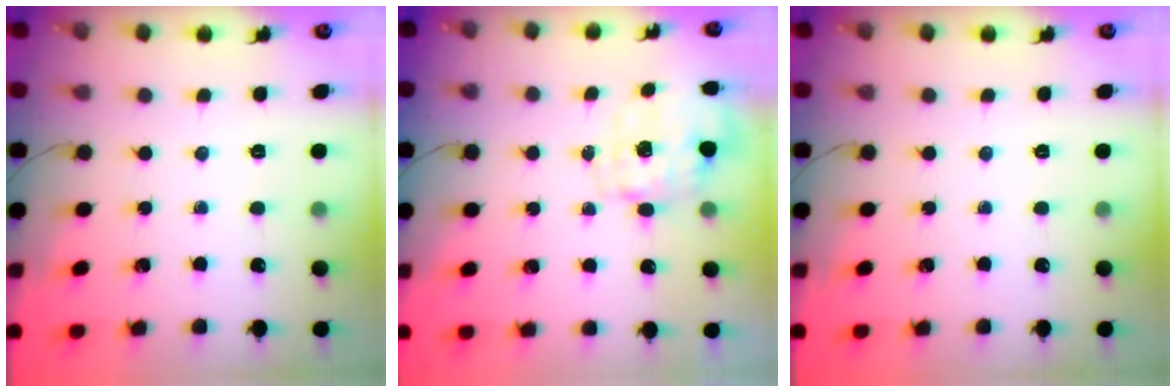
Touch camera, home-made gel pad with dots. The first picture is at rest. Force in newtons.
{"total": 2.8, "press": 2.6, "slide": 0.9}
{"total": 0.0}